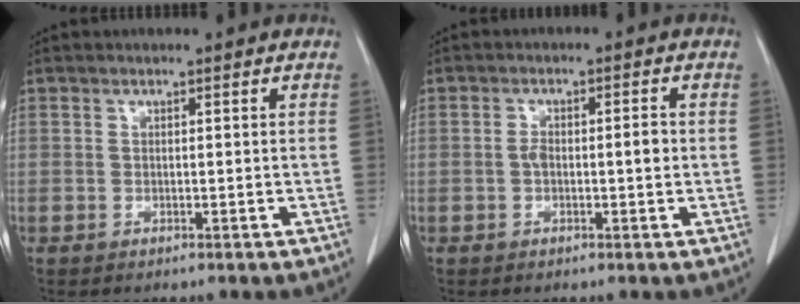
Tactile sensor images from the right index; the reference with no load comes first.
{"total": 3.4, "force": [-0.3, 1.2, 3.2], "torque": [-0.059, 0.009, -0.004]}